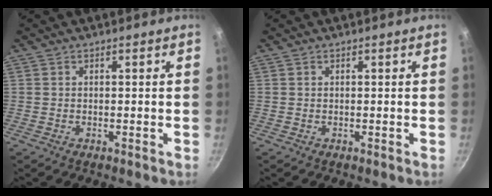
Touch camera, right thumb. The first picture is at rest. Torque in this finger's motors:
{"motor_torque": [0.00, 0.00, -0.13, 0.17, 0.00]}